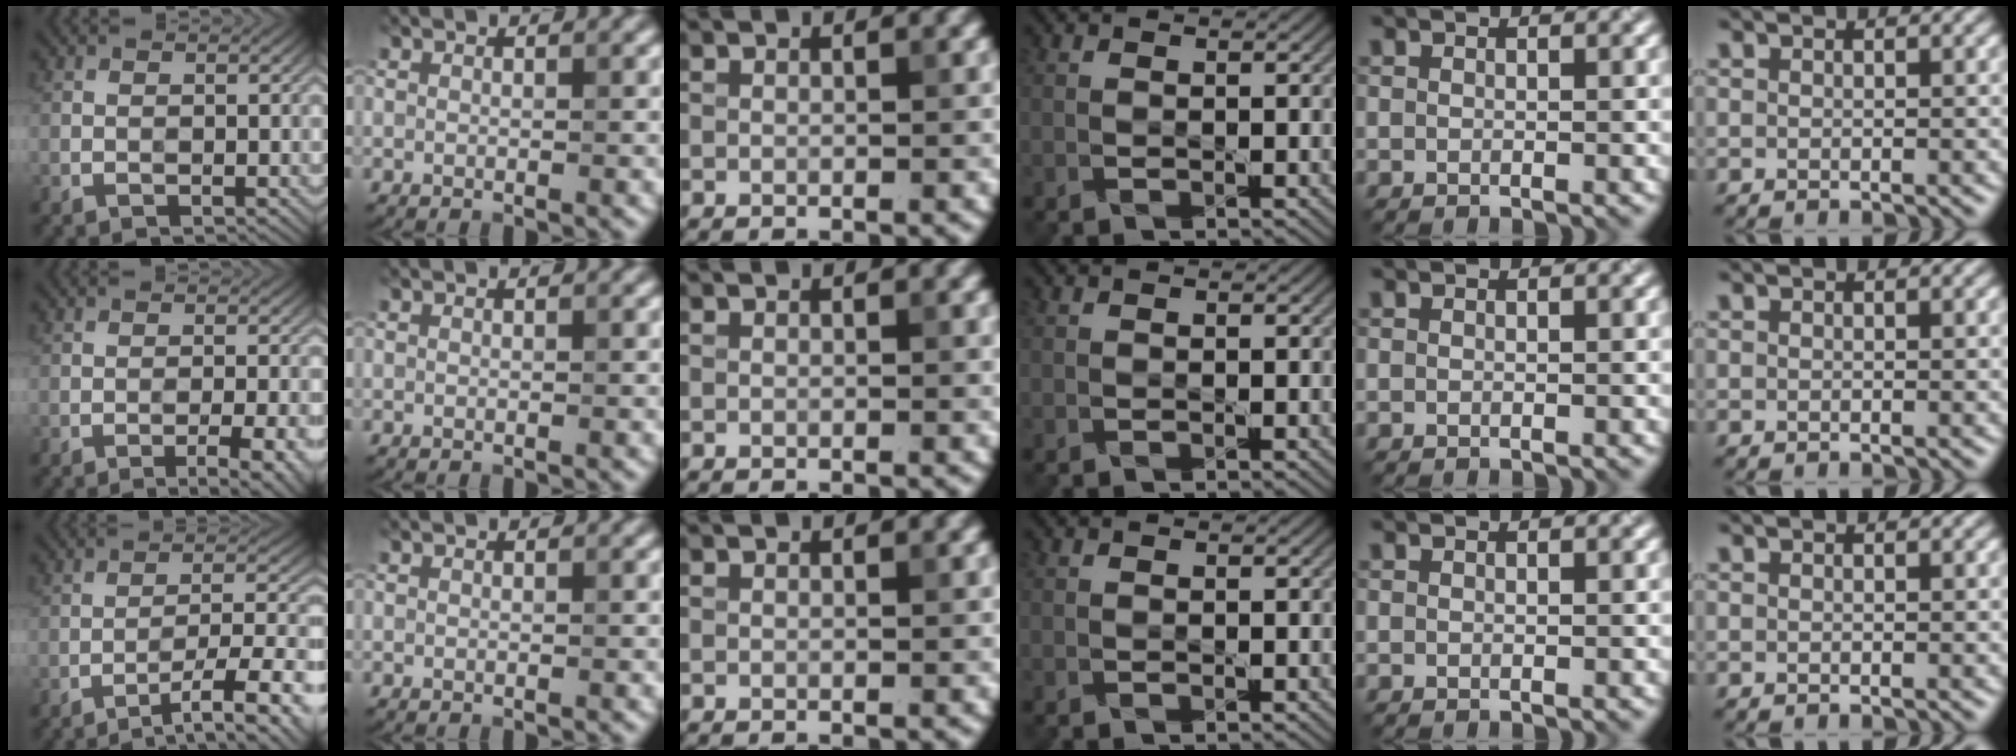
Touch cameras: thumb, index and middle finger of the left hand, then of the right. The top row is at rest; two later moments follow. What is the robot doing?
{"motion": "pour", "object": "oil cruet"}